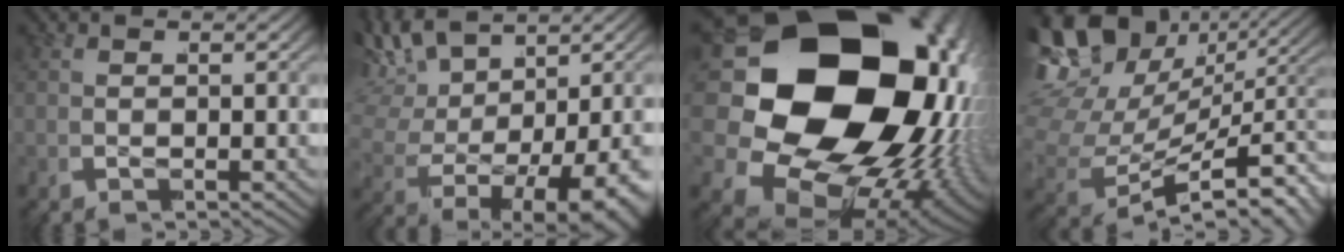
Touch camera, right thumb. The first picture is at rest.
{"total": 10.7, "force": [-0.1, 7.0, 8.1], "torque": [-0.173, -0.023, 0.014]}
{"total": 35.5, "force": [0.6, 24.3, 25.9], "torque": [-0.437, -0.051, 0.018]}
{"total": 15.0, "force": [0.6, 11.1, 10.1], "torque": [-0.217, -0.009, 0.010]}